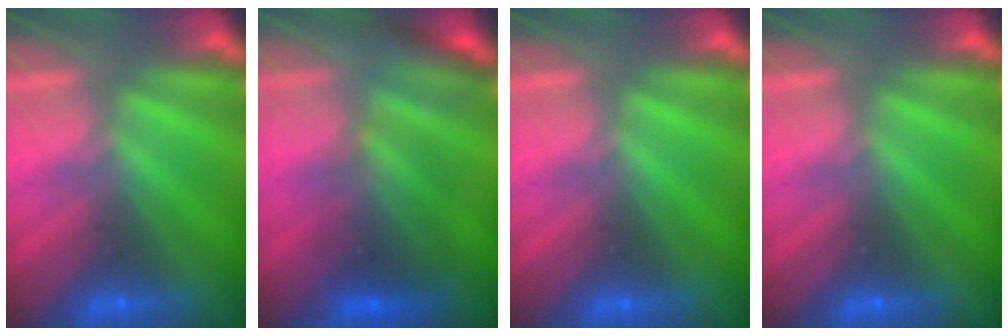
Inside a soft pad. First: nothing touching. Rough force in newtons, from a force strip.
{"total": 2.3}
{"total": 0.0}
{"total": 0.0}